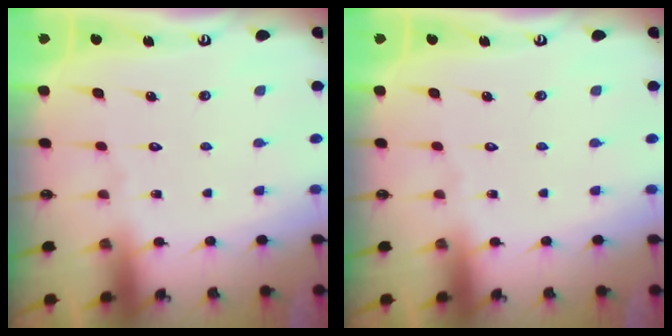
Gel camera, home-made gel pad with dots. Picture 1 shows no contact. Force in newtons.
{"total": 0.0}